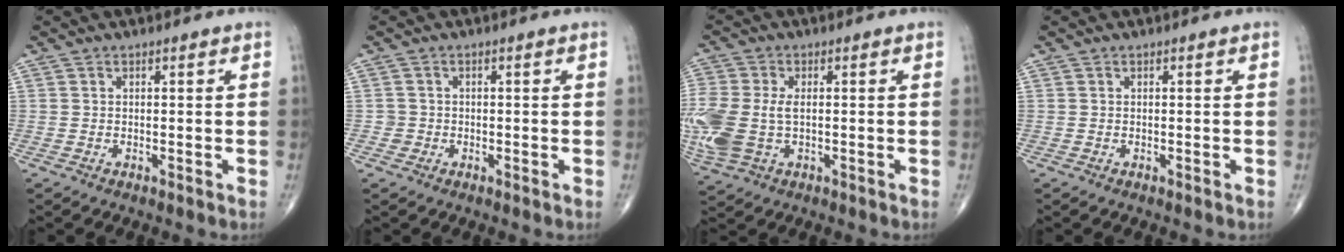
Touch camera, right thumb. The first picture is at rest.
{"total": 1.4, "force": [-0.4, 1.3, -0.2], "torque": [0.014, 0.008, -0.013]}
{"total": 13.7, "force": [-1.0, 8.7, 10.5], "torque": [-0.293, -0.004, -0.008]}
{"total": 0.0}